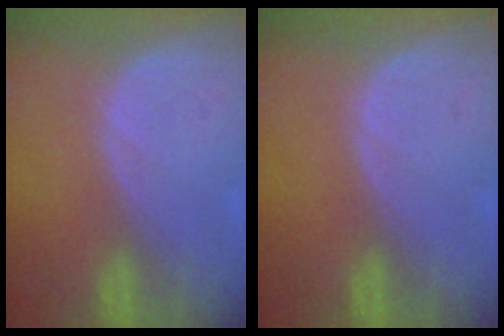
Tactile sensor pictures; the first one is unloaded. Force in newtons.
{"total": 0.0}